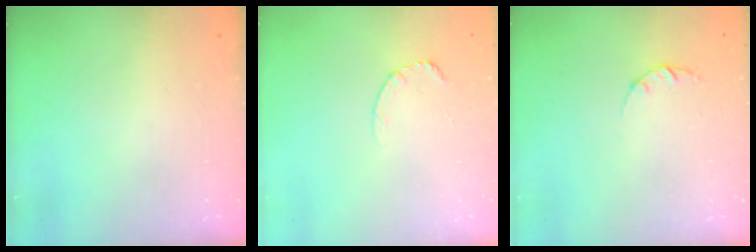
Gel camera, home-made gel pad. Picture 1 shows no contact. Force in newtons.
{"total": 3.4, "press": 3.4, "slide": 0.4}
{"total": 3.0, "press": 3.0, "slide": 0.4}